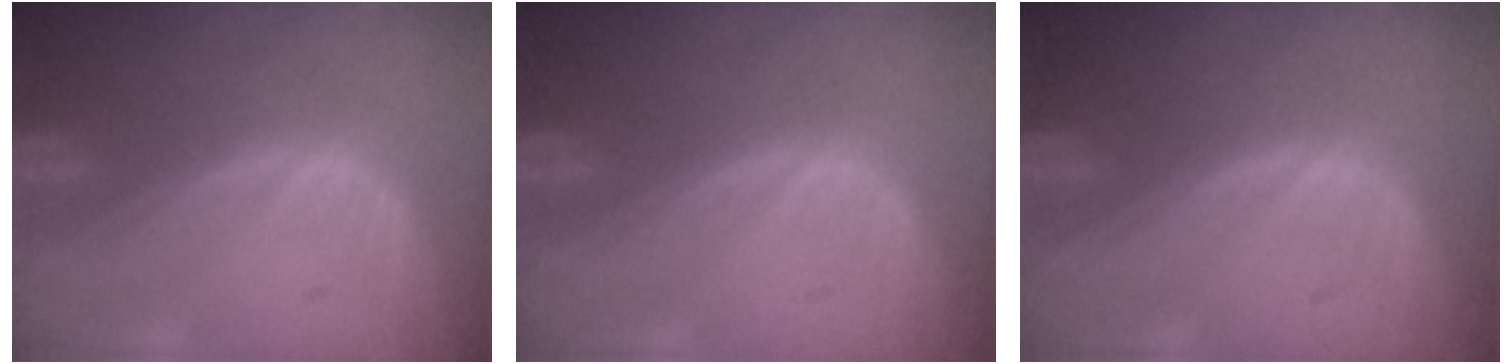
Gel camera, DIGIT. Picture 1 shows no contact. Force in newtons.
{"total": 0.0}
{"total": 0.0}